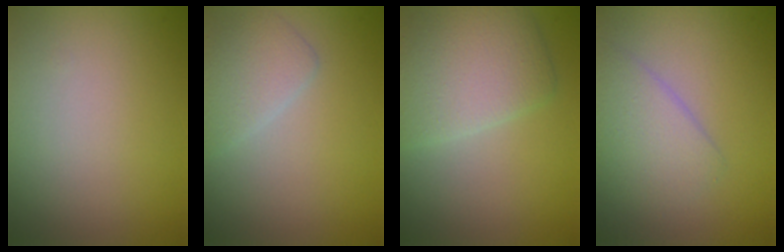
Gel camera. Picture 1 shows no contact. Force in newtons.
{"total": 2.4, "press": 2.4, "slide": 0.1}
{"total": 5.0, "press": 5.0, "slide": 0.3}
{"total": 2.8, "press": 2.7, "slide": 0.2}